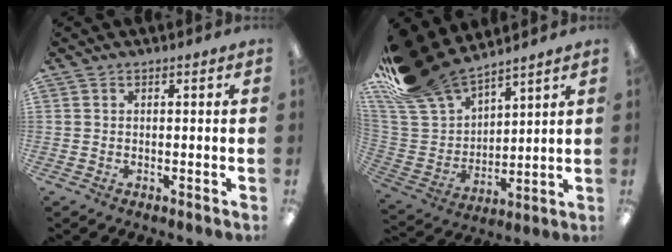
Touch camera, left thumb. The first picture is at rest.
{"total": 18.6, "force": [16.1, 6.8, 6.1], "torque": [-0.154, -0.102, 0.300]}